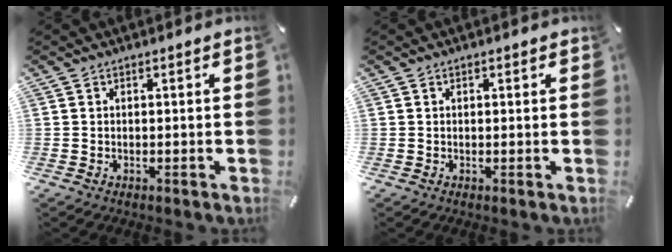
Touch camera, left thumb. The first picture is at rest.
{"total": 0.5, "force": [0.2, 0.4, 0.2], "torque": [-0.005, 0.003, 0.003]}